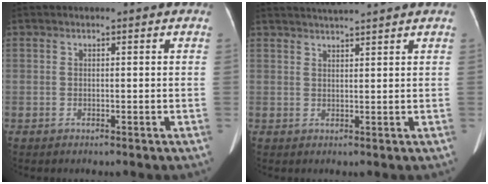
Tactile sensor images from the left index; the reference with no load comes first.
{"total": 5.3, "force": [4.9, -1.0, 1.9], "torque": [-0.030, 0.022, 0.075]}